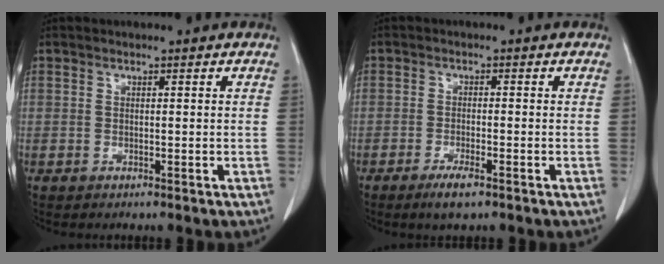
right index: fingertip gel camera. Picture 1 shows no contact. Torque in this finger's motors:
{"motor_torque": [0.31, -0.23, 0.04, 0.03]}